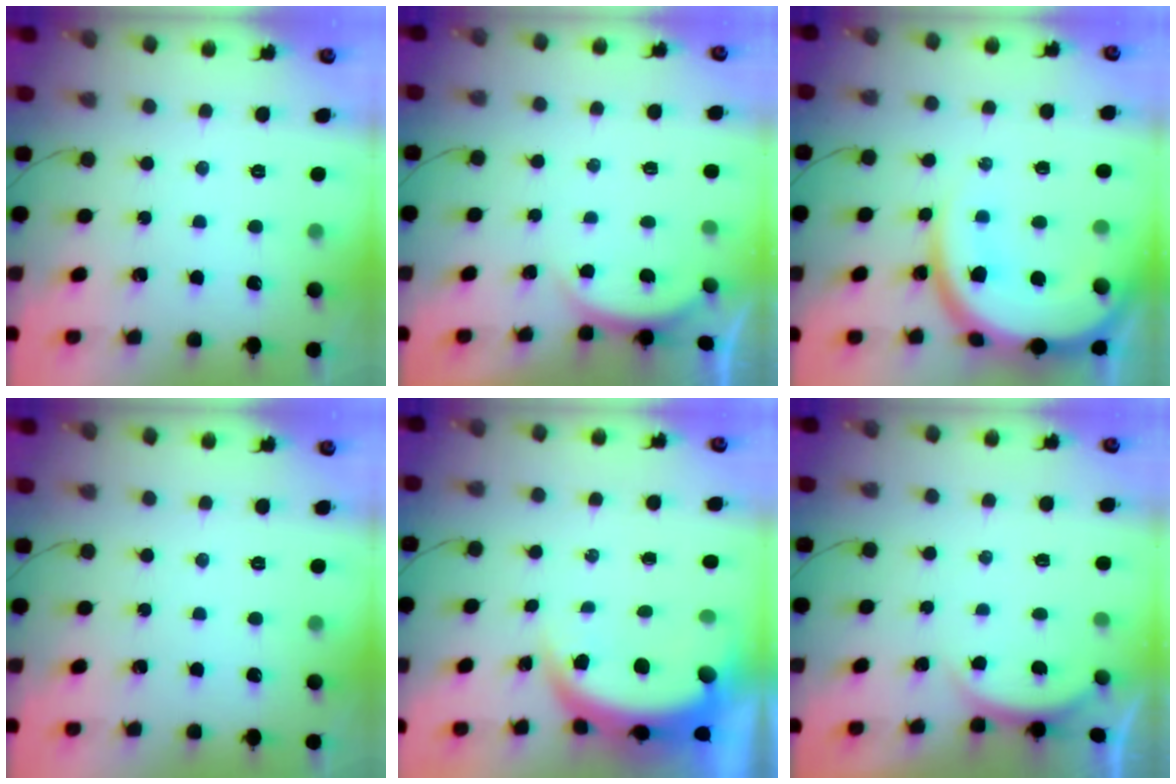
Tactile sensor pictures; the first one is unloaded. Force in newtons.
{"total": 1.6, "press": 1.5, "slide": 0.6}
{"total": 15.2, "press": 15.2, "slide": 1.1}
{"total": 0.0}
{"total": 6.0, "press": 6.0, "slide": 0.9}
{"total": 1.6, "press": 1.5, "slide": 0.6}